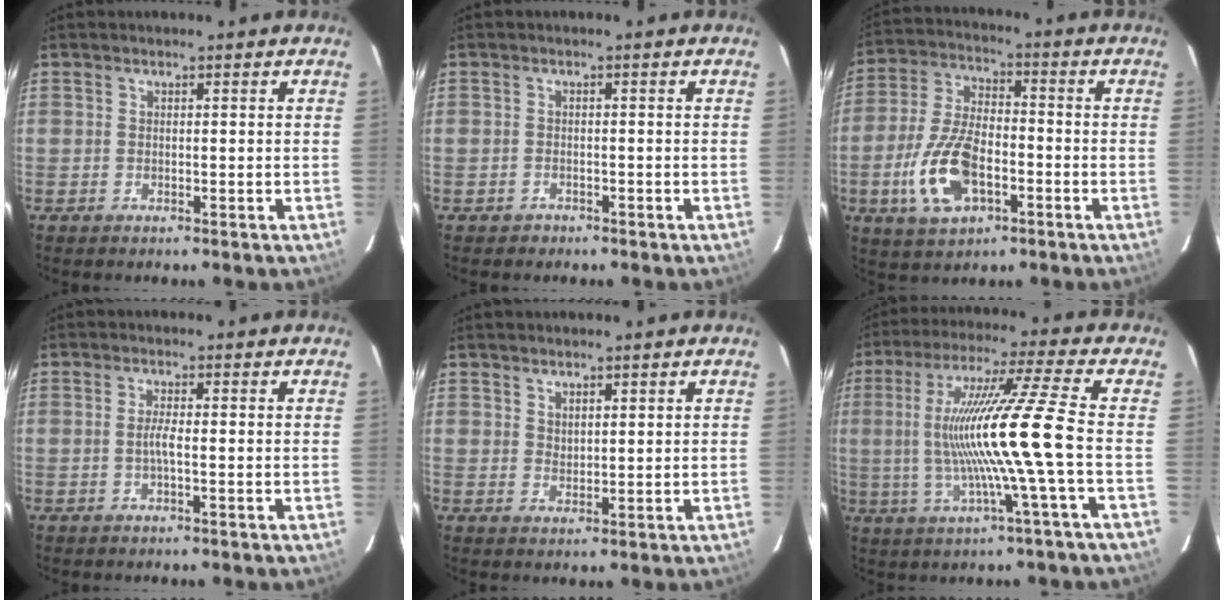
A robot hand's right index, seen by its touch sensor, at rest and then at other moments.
{"total": 1.8, "force": [-1.1, 1.4, 0.1], "torque": [-0.007, 0.004, -0.011]}
{"total": 13.7, "force": [-4.7, 7.0, 10.7], "torque": [-0.233, 0.001, -0.083]}
{"total": 2.0, "force": [-0.4, -0.1, 2.0], "torque": [-0.038, 0.000, -0.010]}
{"total": 2.2, "force": [1.7, 1.0, 1.0], "torque": [-0.014, -0.001, 0.032]}
{"total": 15.2, "force": [-1.7, -2.3, 14.9], "torque": [-0.267, -0.006, -0.021]}